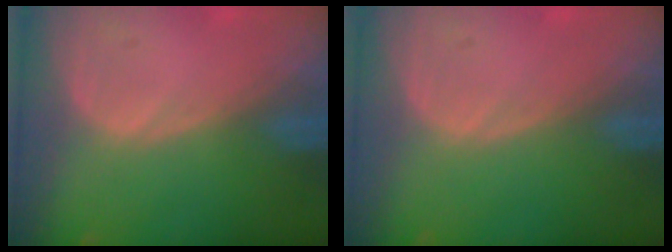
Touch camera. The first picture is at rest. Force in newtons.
{"total": 0.0}